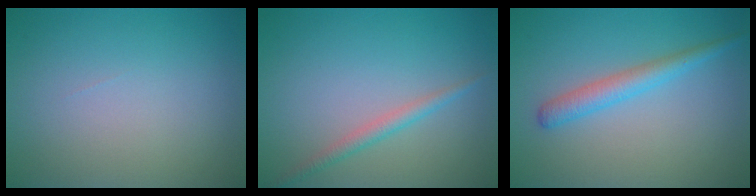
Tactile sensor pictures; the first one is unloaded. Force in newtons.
{"total": 1.6, "press": 1.6, "slide": 0.1}
{"total": 2.7, "press": 2.6, "slide": 0.1}